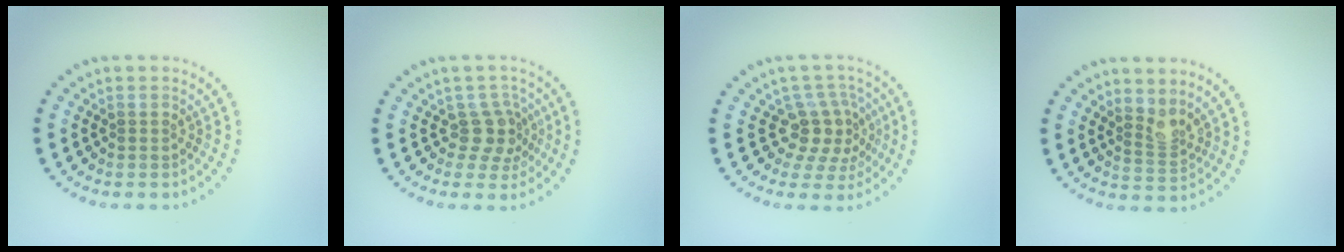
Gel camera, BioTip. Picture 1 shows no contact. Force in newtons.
{"total": 2.7, "press": 2.0, "slide": 1.8}
{"total": 3.6, "press": 2.8, "slide": 2.2}
{"total": 2.1, "press": 1.5, "slide": 1.5}